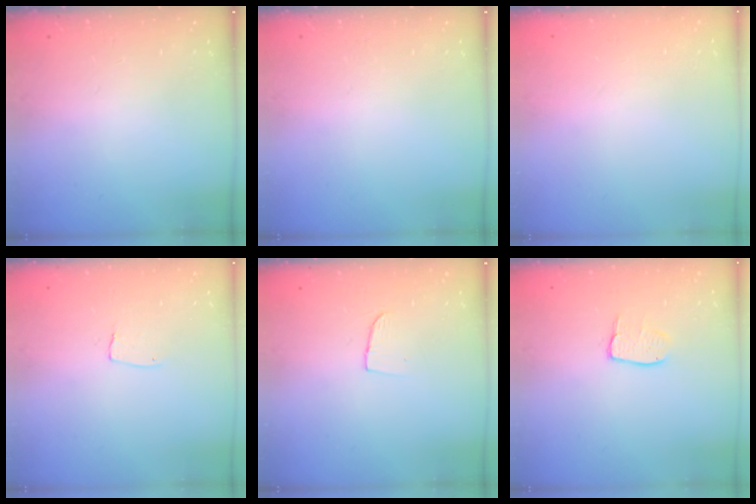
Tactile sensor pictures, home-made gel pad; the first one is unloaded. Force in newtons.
{"total": 0.0}
{"total": 0.0}
{"total": 3.1, "press": 3.1, "slide": 0.2}
{"total": 3.8, "press": 3.8, "slide": 0.4}
{"total": 6.3, "press": 6.3, "slide": 0.2}